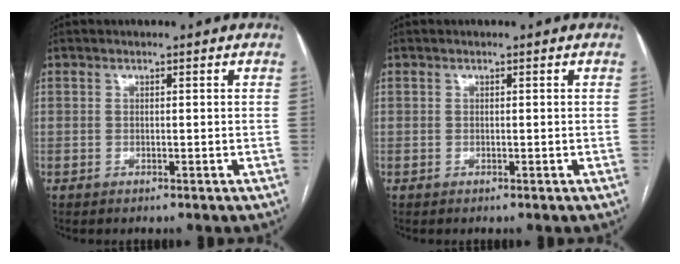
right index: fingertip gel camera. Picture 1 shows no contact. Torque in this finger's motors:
{"motor_torque": [0.00, 0.00, 0.00, 0.01]}